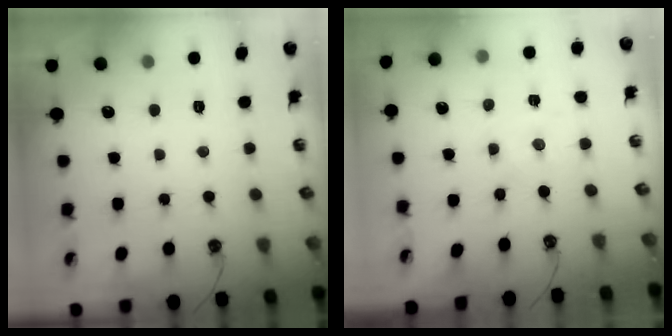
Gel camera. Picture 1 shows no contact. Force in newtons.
{"total": 0.0}